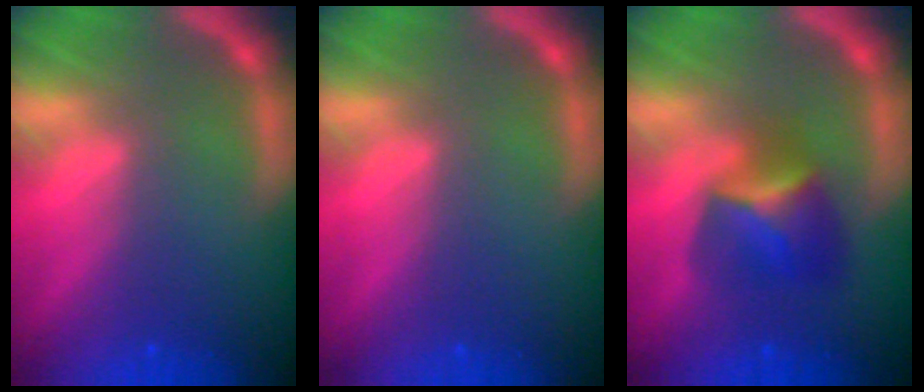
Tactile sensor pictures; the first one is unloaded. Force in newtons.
{"total": 0.0}
{"total": 4.4}